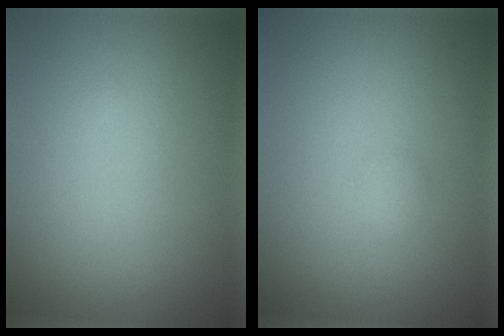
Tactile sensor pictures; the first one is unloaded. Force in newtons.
{"total": 0.6, "press": 0.6, "slide": 0.1}